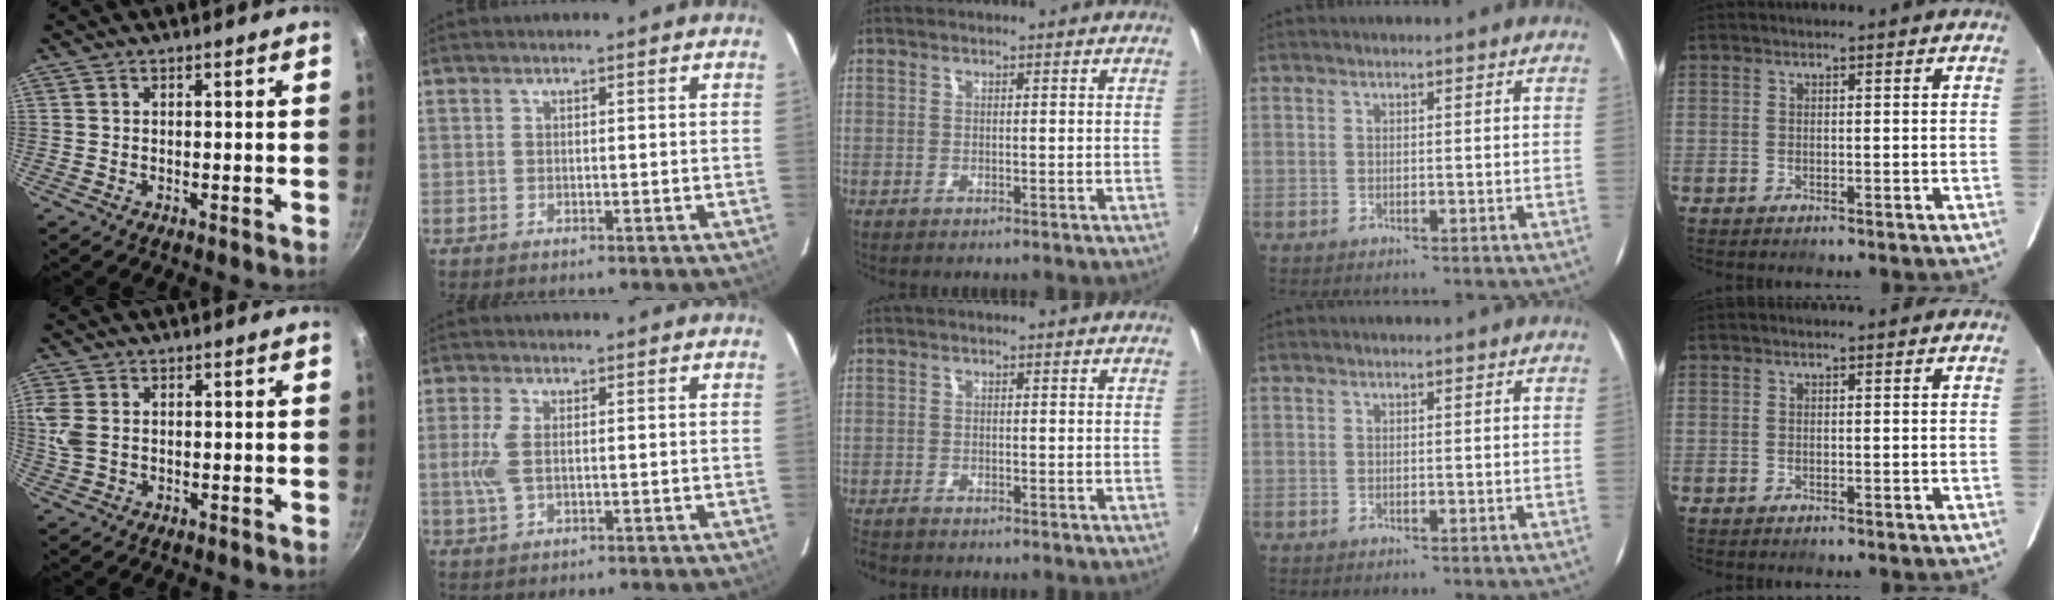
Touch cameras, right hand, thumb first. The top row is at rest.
{"thumb": {"total": 4.6, "force": [0.7, 3.1, 3.3], "torque": [-0.074, 0.001, 0.016]}, "index": {"total": 4.4, "force": [0.2, 1.9, 3.9], "torque": [-0.092, 0.002, 0.005]}, "middle": {"total": 2.4, "force": [-2.2, 0.6, 0.8], "torque": [-0.023, -0.014, -0.043]}}